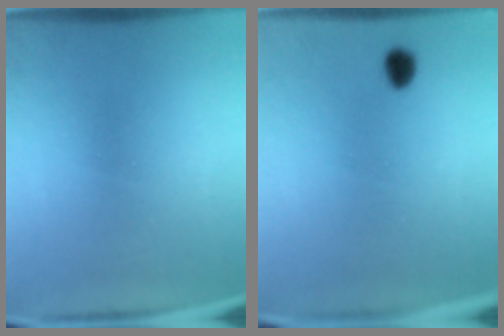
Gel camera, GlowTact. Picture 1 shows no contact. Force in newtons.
{"total": 3.0}